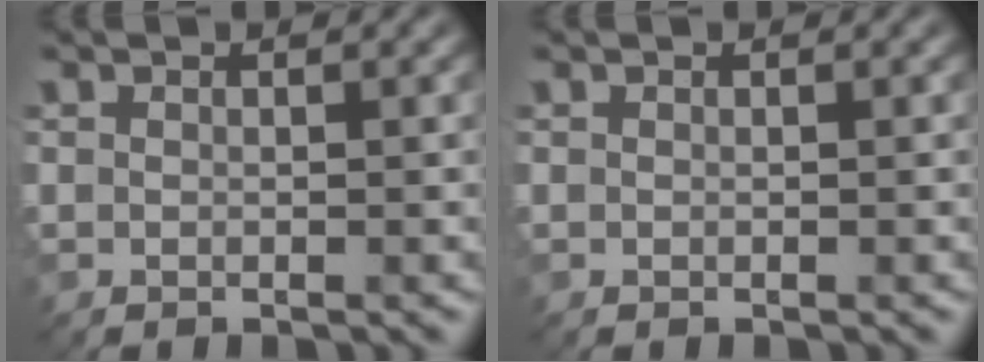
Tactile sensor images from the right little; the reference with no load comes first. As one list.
[{"total": 0.0}]